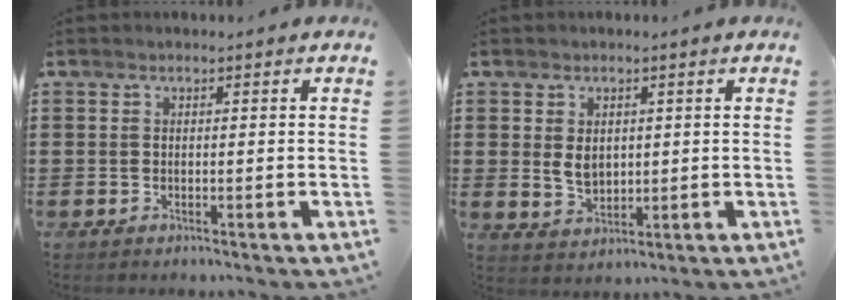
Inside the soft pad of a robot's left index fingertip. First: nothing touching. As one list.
[{"total": 3.7, "force": [0.7, 2.7, 2.5], "torque": [-0.046, 0.004, 0.010]}]